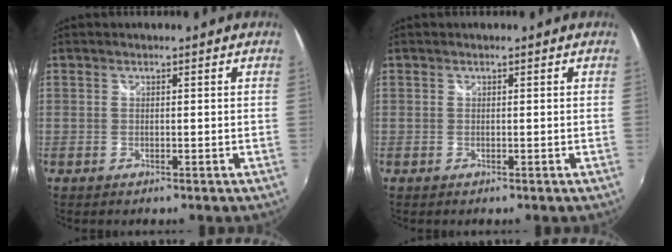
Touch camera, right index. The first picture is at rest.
{"total": 0.0}